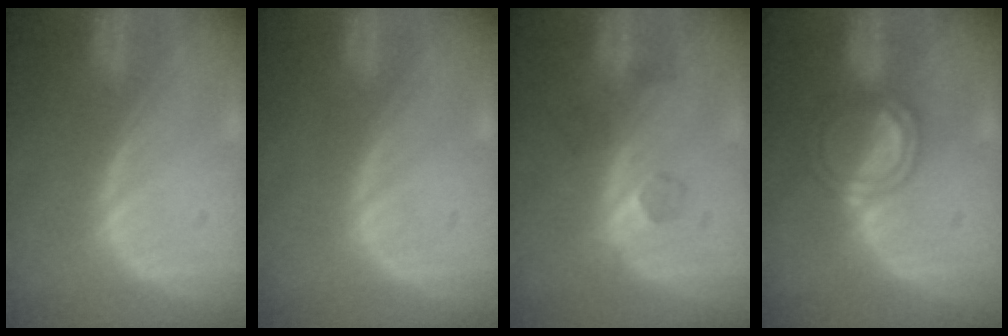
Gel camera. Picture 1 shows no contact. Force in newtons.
{"total": 0.0}
{"total": 4.0, "press": 3.6, "slide": 1.8}
{"total": 5.1, "press": 4.7, "slide": 2.1}